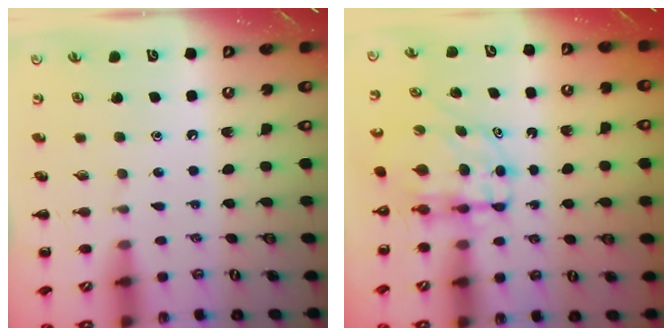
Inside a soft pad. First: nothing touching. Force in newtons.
{"total": 6.7, "press": 6.6, "slide": 0.9}